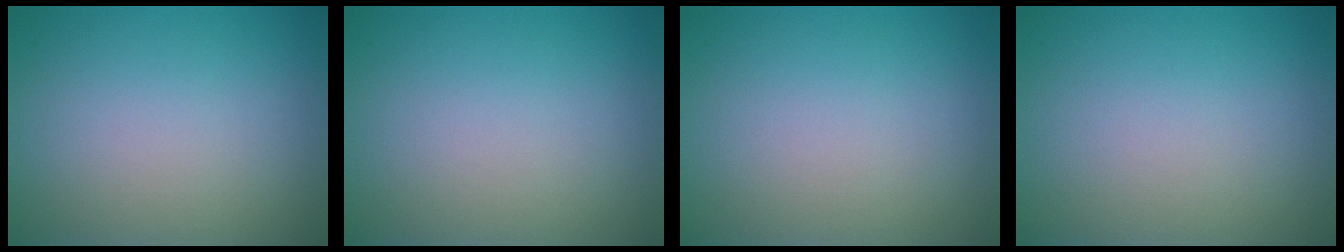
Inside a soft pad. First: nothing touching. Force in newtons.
{"total": 0.0}
{"total": 0.0}
{"total": 0.0}